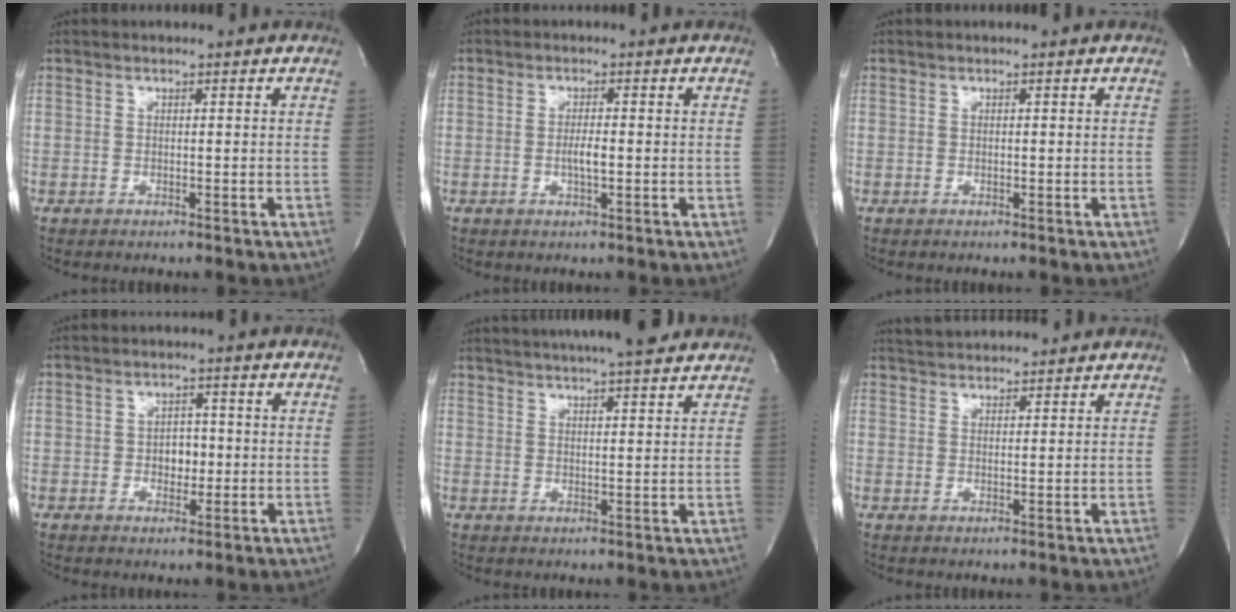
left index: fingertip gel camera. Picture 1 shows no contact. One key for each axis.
{"total": 2.2, "fx": -0.4, "fy": 0.3, "fz": 2.2, "tx": -0.044, "ty": -0.002, "tz": -0.007}
{"total": 0.0}
{"total": 3.2, "fx": -0.4, "fy": 2.2, "fz": 2.3, "tx": -0.027, "ty": 0.005, "tz": -0.004}
{"total": 16.4, "fx": 14.4, "fy": 1.8, "fz": 7.7, "tx": -0.129, "ty": 0.031, "tz": 0.198}
{"total": 5.3, "fx": 5.1, "fy": 0.7, "fz": 1.0, "tx": -0.023, "ty": 0.028, "tz": 0.082}